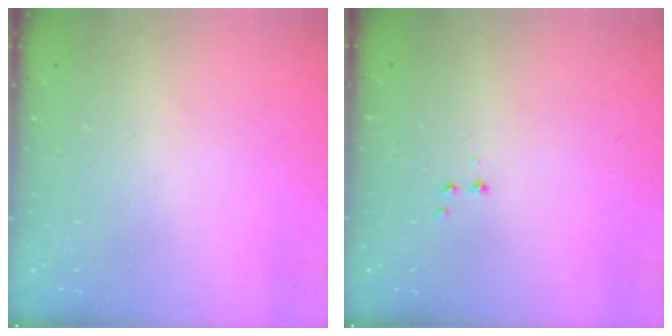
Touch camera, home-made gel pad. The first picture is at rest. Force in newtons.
{"total": 2.6, "press": 2.5, "slide": 0.6}